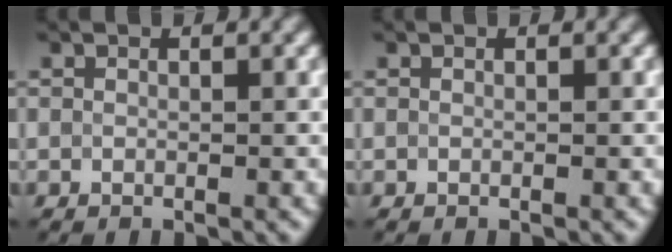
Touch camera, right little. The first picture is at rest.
{"total": 0.0}